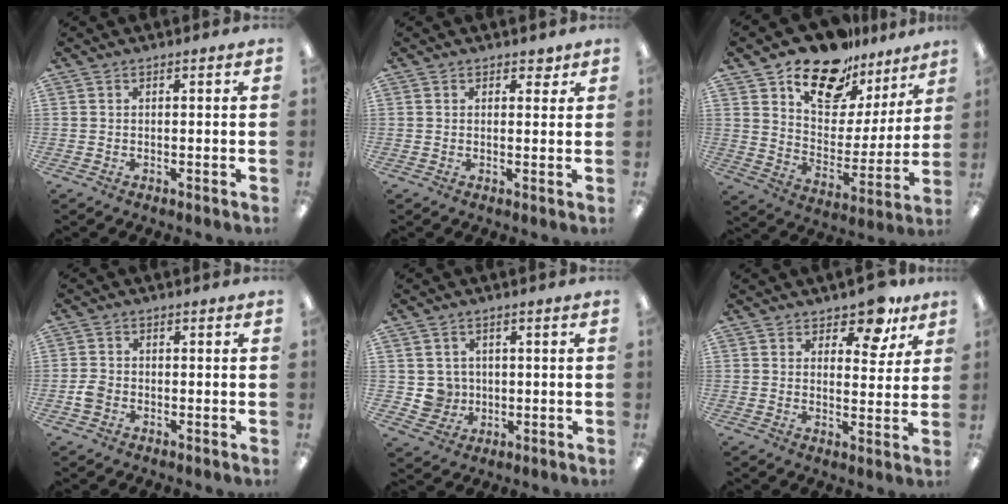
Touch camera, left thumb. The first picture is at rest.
{"total": 2.1, "force": [1.4, 1.4, 0.8], "torque": [0.000, -0.003, 0.022]}
{"total": 16.9, "force": [13.1, 8.8, 6.1], "torque": [-0.115, -0.089, 0.235]}
{"total": 2.9, "force": [-1.0, 2.3, 1.4], "torque": [-0.022, 0.008, -0.020]}
{"total": 5.1, "force": [0.8, 5.0, 0.1], "torque": [-0.004, 0.001, 0.019]}
{"total": 9.3, "force": [6.7, 4.5, 4.6], "torque": [-0.046, -0.040, 0.114]}